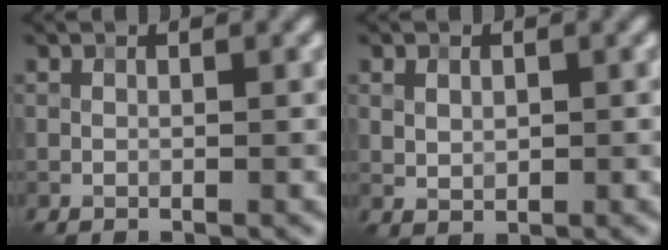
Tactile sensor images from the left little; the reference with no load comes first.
{"total": 1.4, "force": [0.3, 1.0, 0.9], "torque": [-0.019, -0.001, 0.009]}